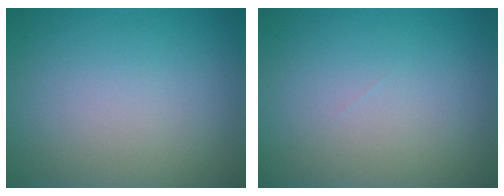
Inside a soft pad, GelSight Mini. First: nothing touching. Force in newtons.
{"total": 0.0}